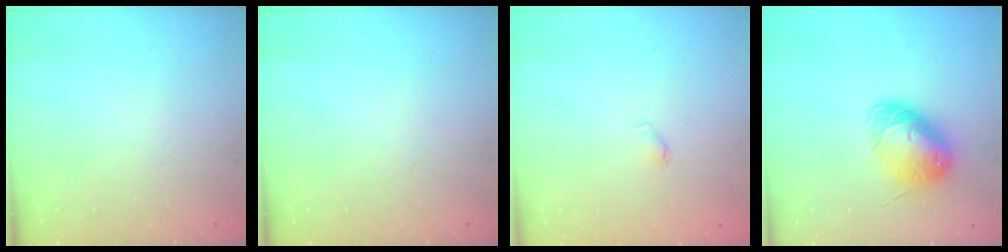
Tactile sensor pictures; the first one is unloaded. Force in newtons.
{"total": 0.0}
{"total": 3.5, "press": 3.4, "slide": 0.7}
{"total": 9.3, "press": 9.1, "slide": 2.0}